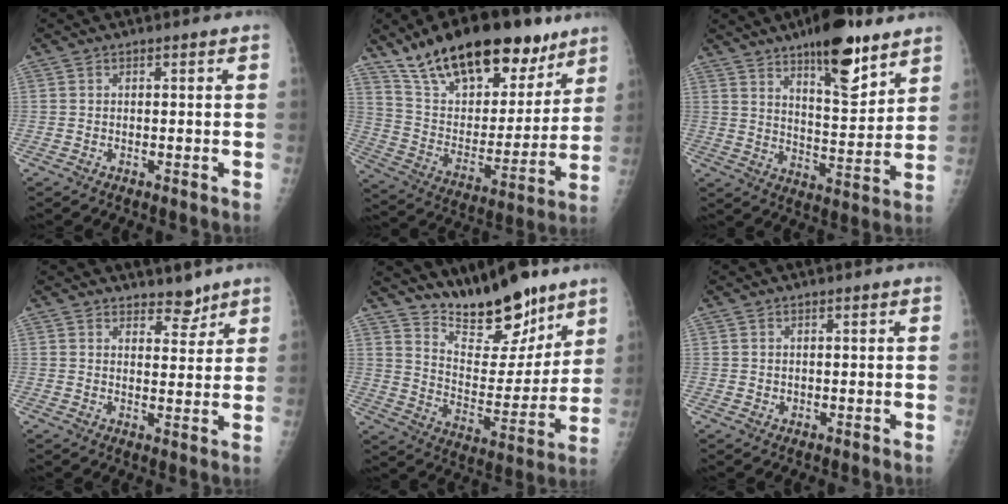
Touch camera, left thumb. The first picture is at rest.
{"total": 26.6, "force": [18.2, 11.8, 15.5], "torque": [-0.212, -0.056, 0.298]}
{"total": 15.2, "force": [9.9, 4.9, 10.4], "torque": [-0.125, -0.065, 0.156]}
{"total": 3.8, "force": [3.2, 1.7, 1.0], "torque": [0.008, -0.026, 0.049]}
{"total": 18.1, "force": [14.2, 6.5, 9.1], "torque": [-0.089, -0.105, 0.235]}
{"total": 0.6, "force": [0.3, 0.5, 0.1], "torque": [0.005, -0.001, 0.003]}